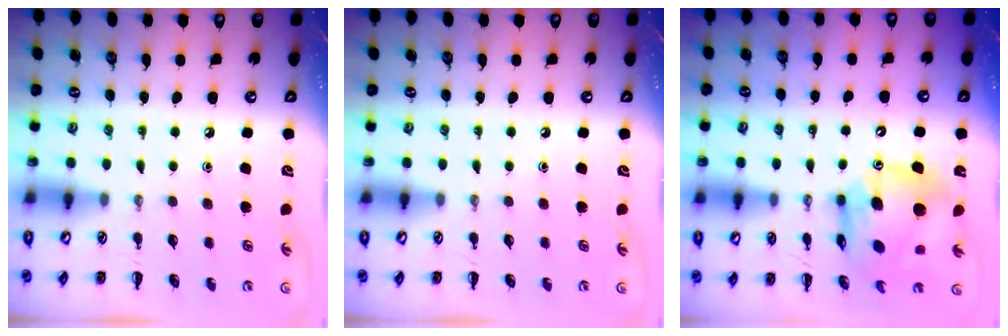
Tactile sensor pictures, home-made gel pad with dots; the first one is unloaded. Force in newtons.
{"total": 0.0}
{"total": 13.1, "press": 12.5, "slide": 3.9}